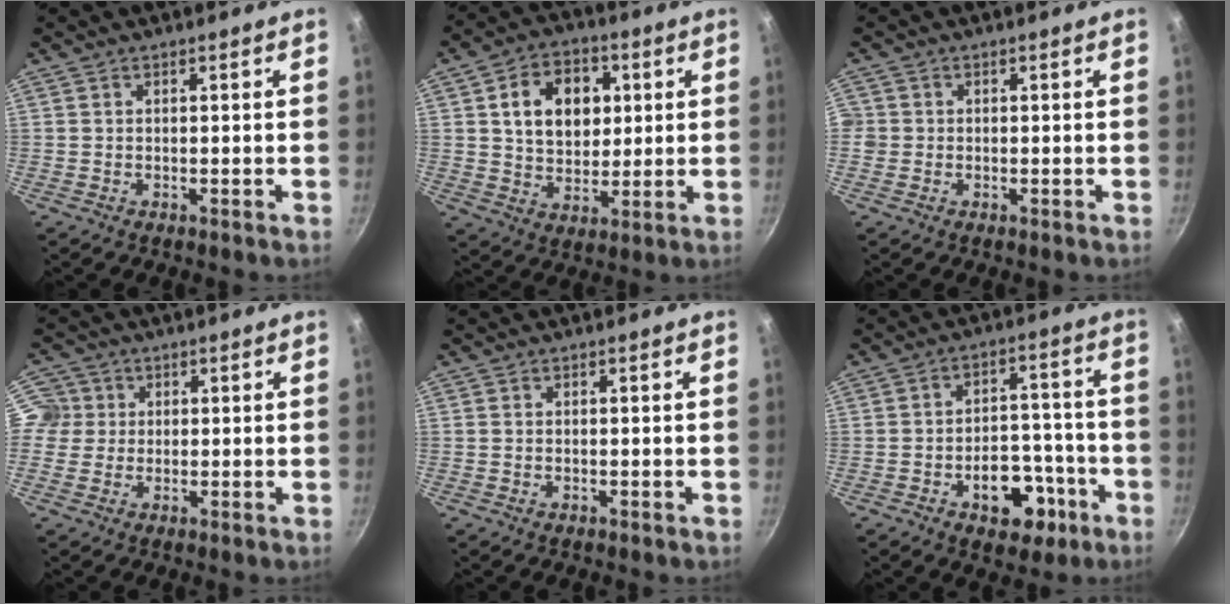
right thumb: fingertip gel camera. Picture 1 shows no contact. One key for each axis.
{"total": 13.1, "fx": 2.9, "fy": 9.8, "fz": 8.3, "tx": -0.098, "ty": 0.000, "tz": 0.045}
{"total": 1.9, "fx": -0.4, "fy": 1.8, "fz": 0.4, "tx": 0.001, "ty": 0.005, "tz": -0.010}
{"total": 5.0, "fx": 0.9, "fy": 4.8, "fz": 0.9, "tx": 0.021, "ty": 0.001, "tz": 0.003}
{"total": 0.0}
{"total": 10.0, "fx": -4.6, "fy": 6.4, "fz": 6.2, "tx": -0.045, "ty": 0.036, "tz": -0.057}